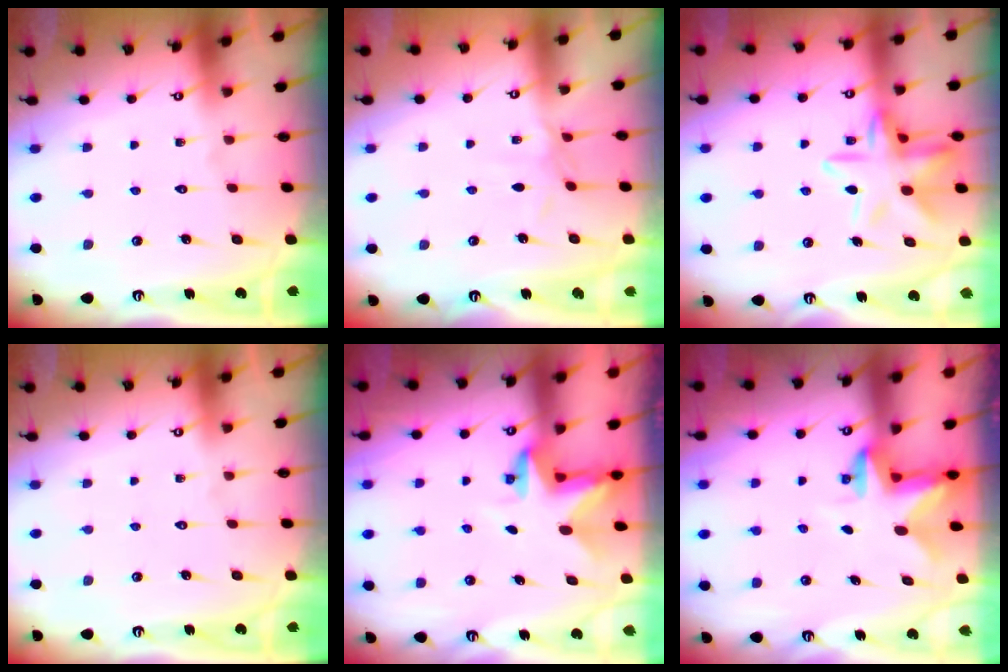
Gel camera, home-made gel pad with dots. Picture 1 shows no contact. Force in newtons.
{"total": 2.8, "press": 2.8, "slide": 0.5}
{"total": 13.4, "press": 13.3, "slide": 1.4}
{"total": 0.0}
{"total": 2.8, "press": 2.8, "slide": 0.2}
{"total": 2.7, "press": 2.6, "slide": 0.5}